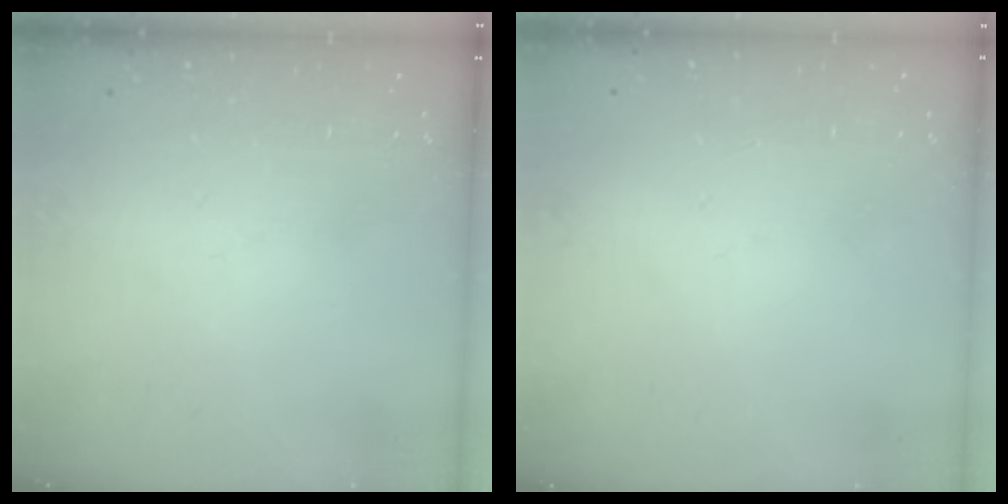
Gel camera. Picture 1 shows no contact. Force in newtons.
{"total": 2.3, "press": 2.3, "slide": 0.1}